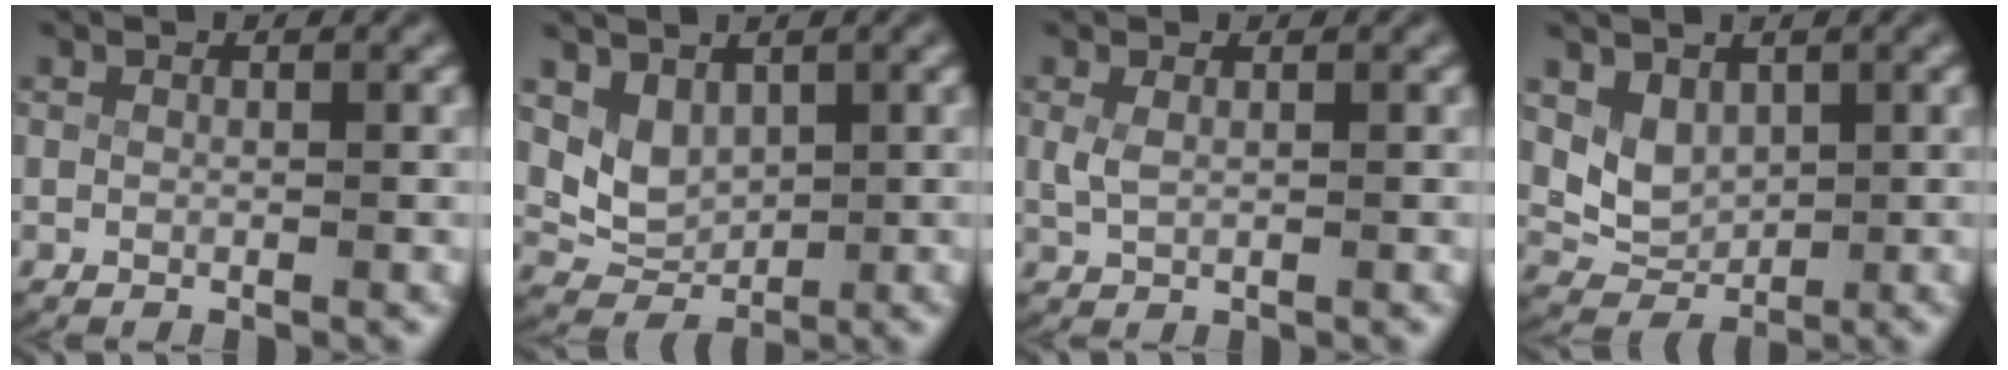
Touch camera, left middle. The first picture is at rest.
{"total": 6.2, "force": [1.0, 5.4, 2.9], "torque": [-0.076, -0.021, 0.021]}
{"total": 1.4, "force": [0.3, 0.7, 1.2], "torque": [-0.037, -0.009, 0.015]}
{"total": 5.5, "force": [0.9, 4.8, 2.6], "torque": [-0.070, -0.021, 0.022]}